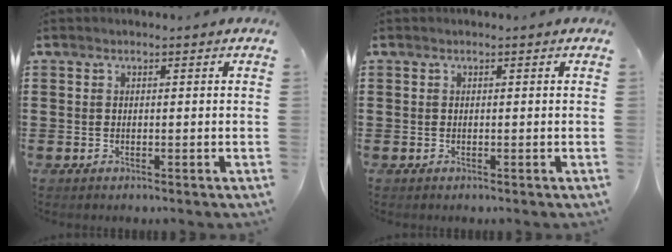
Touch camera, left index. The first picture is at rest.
{"total": 0.0}